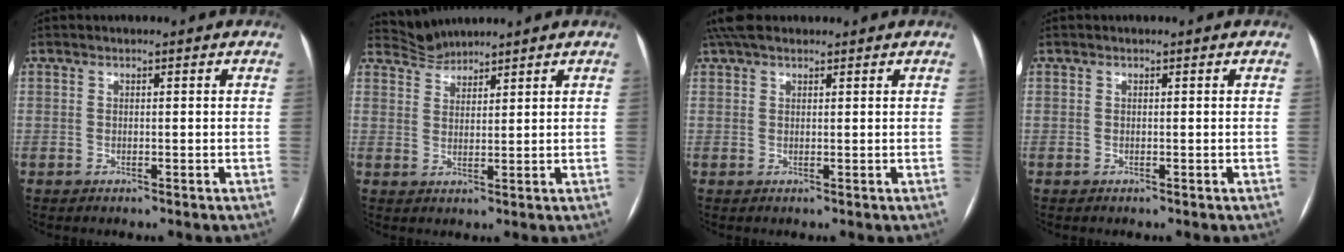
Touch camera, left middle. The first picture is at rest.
{"total": 2.5, "force": [2.4, 0.0, -0.8], "torque": [0.008, 0.005, 0.053]}
{"total": 4.8, "force": [3.9, 1.7, 2.1], "torque": [-0.039, 0.037, 0.072]}
{"total": 0.0}